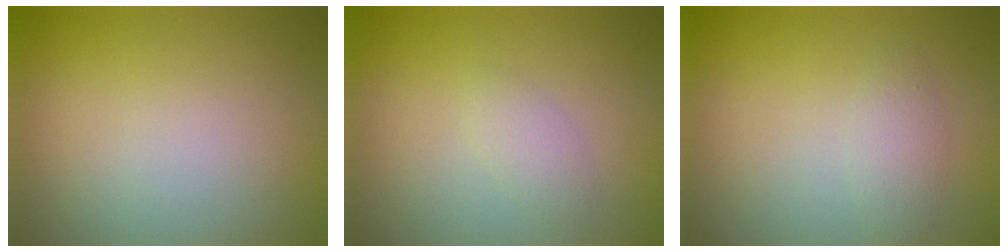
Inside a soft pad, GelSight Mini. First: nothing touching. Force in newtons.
{"total": 1.2, "press": 1.2, "slide": 0.0}
{"total": 1.5, "press": 1.5, "slide": 0.1}